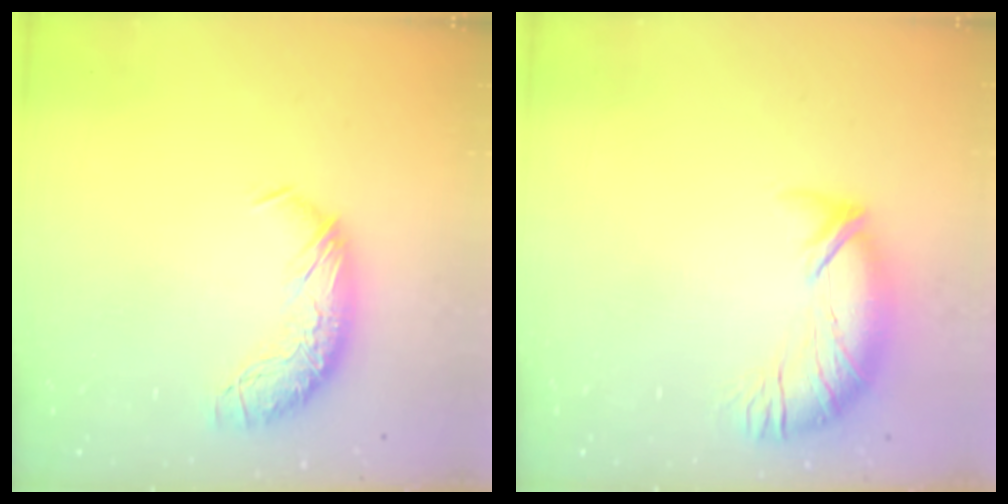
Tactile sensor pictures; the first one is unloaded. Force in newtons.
{"total": 3.5, "press": 2.5, "slide": 2.4}